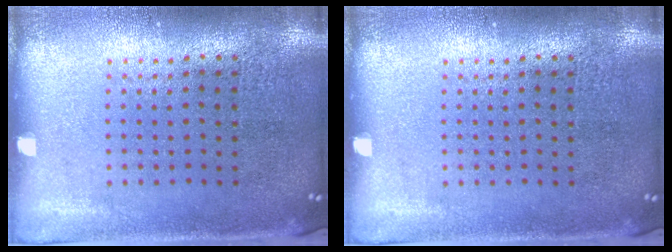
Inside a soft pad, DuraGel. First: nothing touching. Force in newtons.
{"total": 0.0}